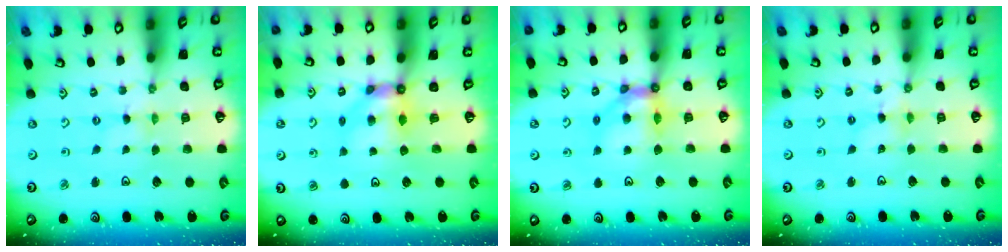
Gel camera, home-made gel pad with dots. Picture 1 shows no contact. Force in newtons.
{"total": 6.6, "press": 6.6, "slide": 0.2}
{"total": 9.7, "press": 9.5, "slide": 1.9}
{"total": 3.9, "press": 3.9, "slide": 0.4}